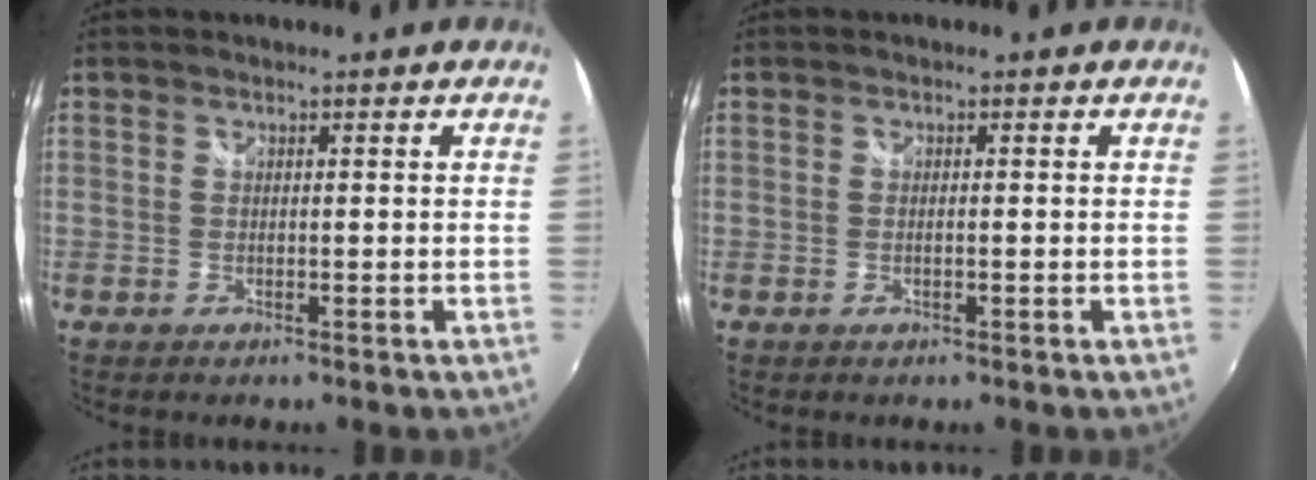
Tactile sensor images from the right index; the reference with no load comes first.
{"total": 0.7, "force": [-0.3, 0.1, 0.6], "torque": [-0.012, 0.000, -0.006]}